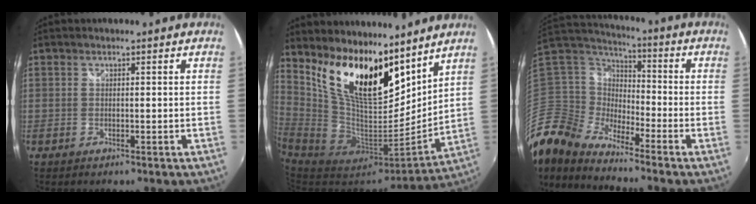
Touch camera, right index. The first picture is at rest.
{"total": 16.0, "force": [10.9, 6.2, 9.9], "torque": [-0.180, 0.001, 0.204]}
{"total": 12.0, "force": [-10.0, 5.1, 4.0], "torque": [-0.093, 0.015, -0.227]}